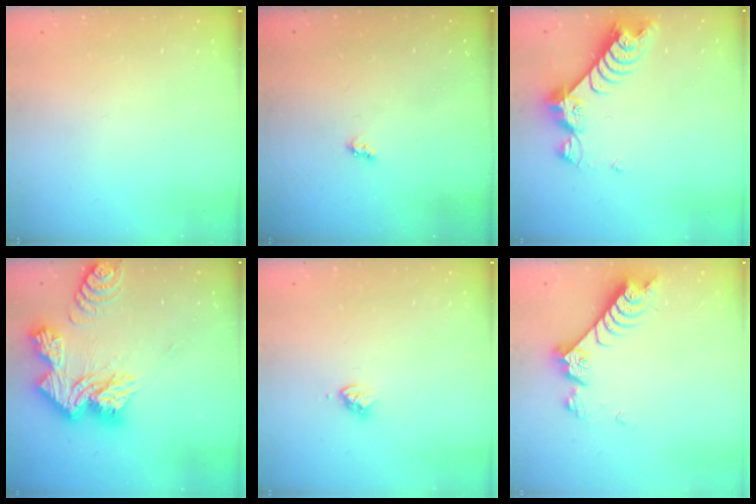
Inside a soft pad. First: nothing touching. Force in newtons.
{"total": 2.6, "press": 2.6, "slide": 0.4}
{"total": 9.0, "press": 8.9, "slide": 0.9}
{"total": 20.1, "press": 20.0, "slide": 1.8}
{"total": 3.4, "press": 3.3, "slide": 0.2}
{"total": 7.6, "press": 7.6, "slide": 0.8}